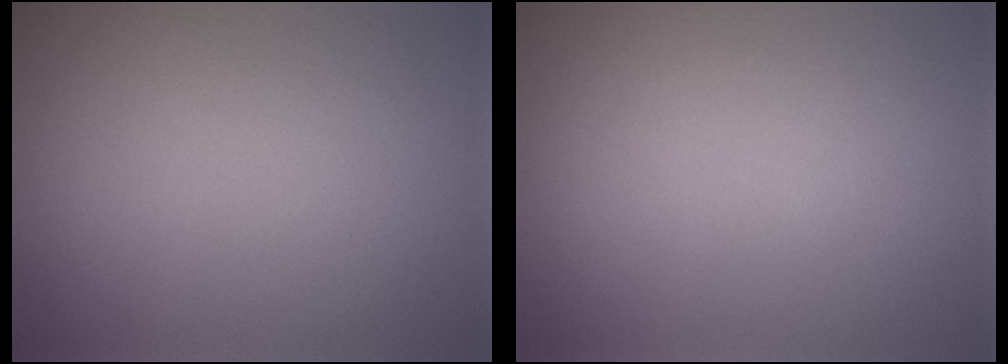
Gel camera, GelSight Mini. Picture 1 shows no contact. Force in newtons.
{"total": 0.0}